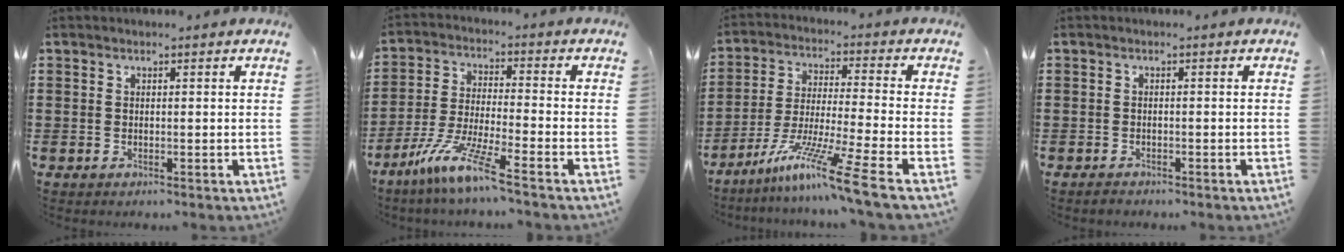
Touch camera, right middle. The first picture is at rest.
{"total": 8.9, "force": [-6.7, -0.1, 5.8], "torque": [-0.131, -0.016, -0.136]}
{"total": 11.7, "force": [-8.4, -0.6, 8.1], "torque": [-0.158, -0.004, -0.168]}
{"total": 0.8, "force": [-0.7, 0.3, 0.1], "torque": [-0.003, 0.001, -0.016]}